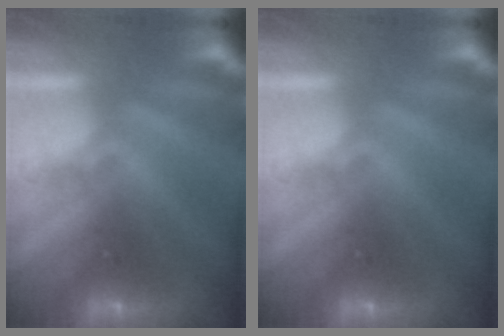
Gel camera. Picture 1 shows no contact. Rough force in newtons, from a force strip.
{"total": 0.0}